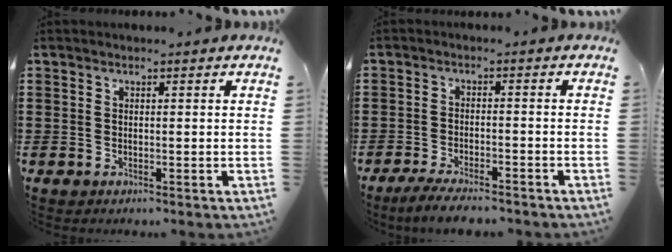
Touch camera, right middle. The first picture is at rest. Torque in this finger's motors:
{"motor_torque": [1.13, -0.46, 0.11, 0.05]}